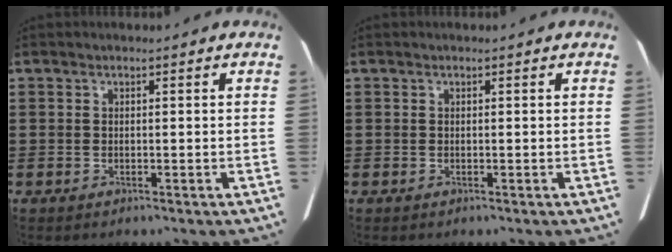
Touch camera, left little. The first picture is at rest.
{"total": 0.0}